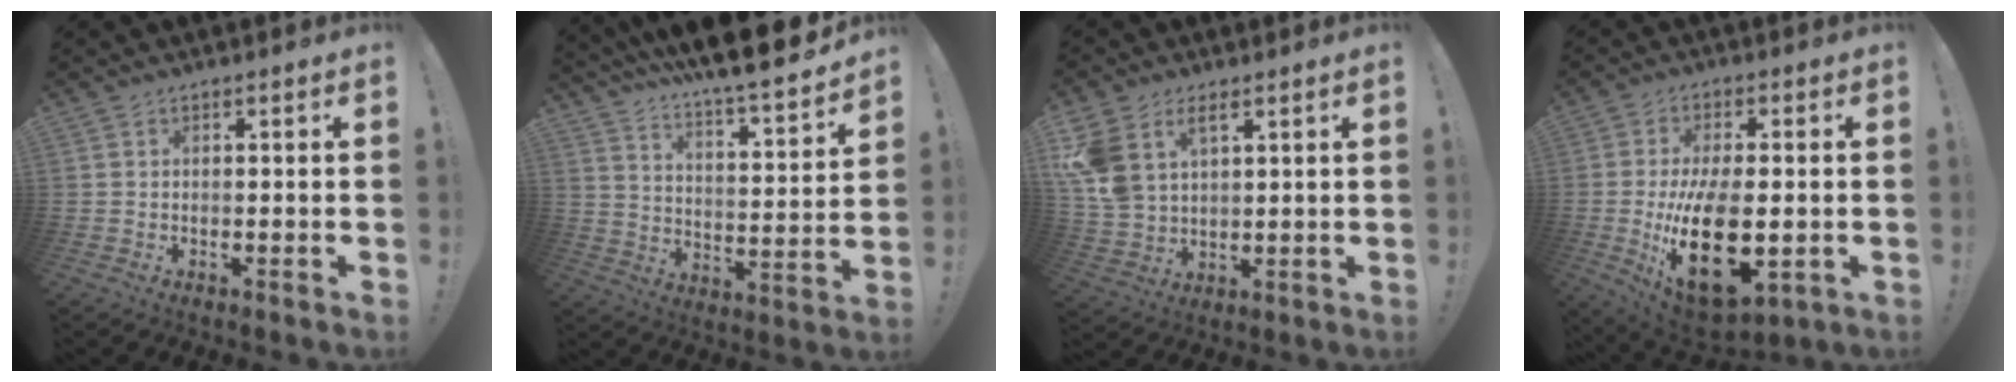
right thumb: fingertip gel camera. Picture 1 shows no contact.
{"total": 10.5, "force": [9.3, 0.6, 4.8], "torque": [-0.094, -0.091, 0.153]}
{"total": 9.9, "force": [5.1, 6.4, 5.6], "torque": [-0.118, -0.022, 0.099]}
{"total": 20.8, "force": [-2.9, 10.3, 17.8], "torque": [-0.322, -0.015, -0.037]}